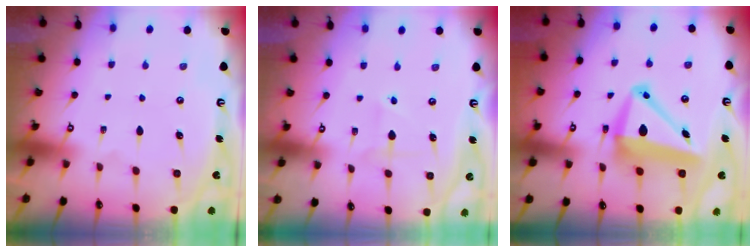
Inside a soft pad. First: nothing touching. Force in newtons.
{"total": 2.4, "press": 2.2, "slide": 0.9}
{"total": 11.4, "press": 11.0, "slide": 3.0}